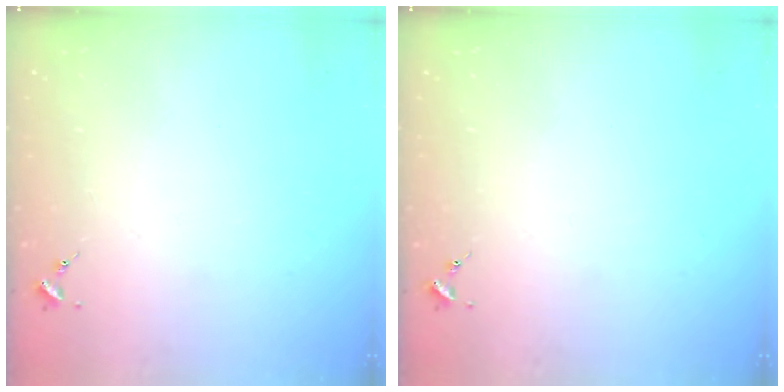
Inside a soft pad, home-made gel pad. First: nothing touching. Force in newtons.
{"total": 0.0}